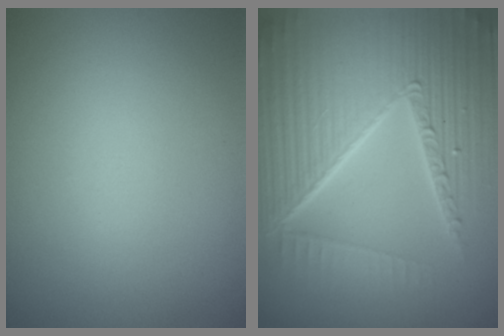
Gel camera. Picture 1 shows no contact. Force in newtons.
{"total": 10.8, "press": 6.7, "slide": 8.4}